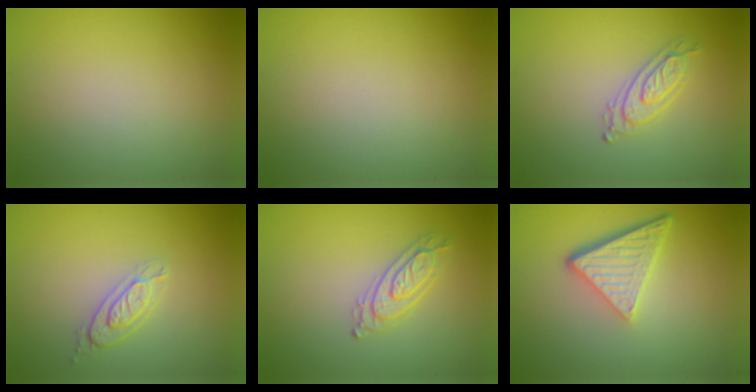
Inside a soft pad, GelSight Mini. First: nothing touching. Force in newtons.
{"total": 0.0}
{"total": 2.1, "press": 2.1, "slide": 0.4}
{"total": 2.1, "press": 1.9, "slide": 0.9}
{"total": 2.2, "press": 2.1, "slide": 0.4}
{"total": 4.8, "press": 3.5, "slide": 3.4}